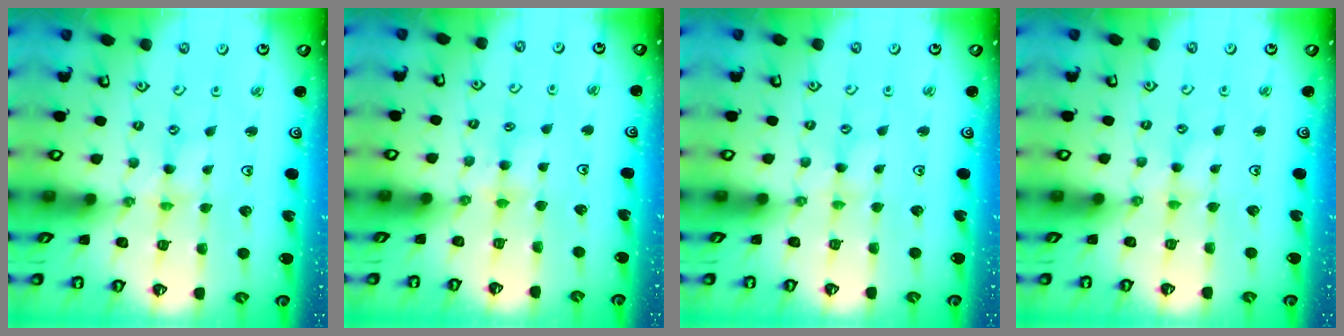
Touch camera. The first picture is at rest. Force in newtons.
{"total": 5.5, "press": 5.4, "slide": 0.9}
{"total": 2.0, "press": 2.0, "slide": 0.3}
{"total": 1.6, "press": 1.5, "slide": 0.4}